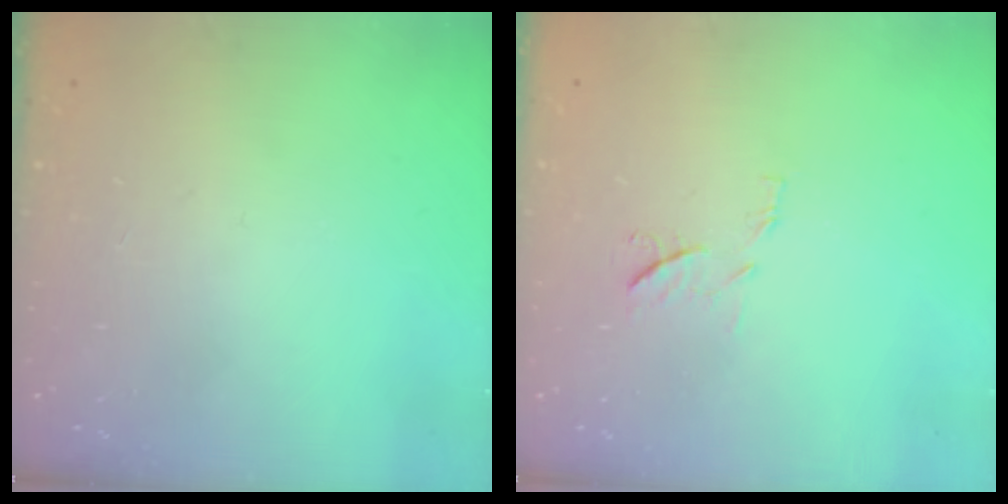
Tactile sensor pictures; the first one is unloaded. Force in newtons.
{"total": 6.5, "press": 6.5, "slide": 0.7}